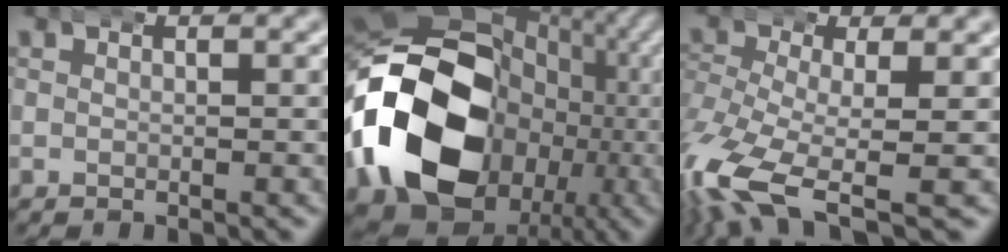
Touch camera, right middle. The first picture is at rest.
{"total": 25.3, "force": [-1.0, 18.3, 17.5], "torque": [-0.295, -0.026, -0.015]}
{"total": 7.4, "force": [-3.9, 3.3, 5.4], "torque": [-0.141, -0.053, -0.038]}